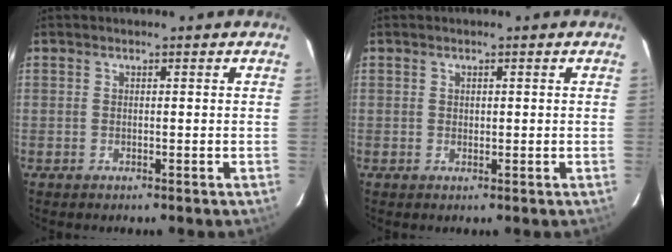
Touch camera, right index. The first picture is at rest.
{"total": 0.6, "force": [0.2, 0.6, 0.2], "torque": [-0.003, 0.003, 0.005]}